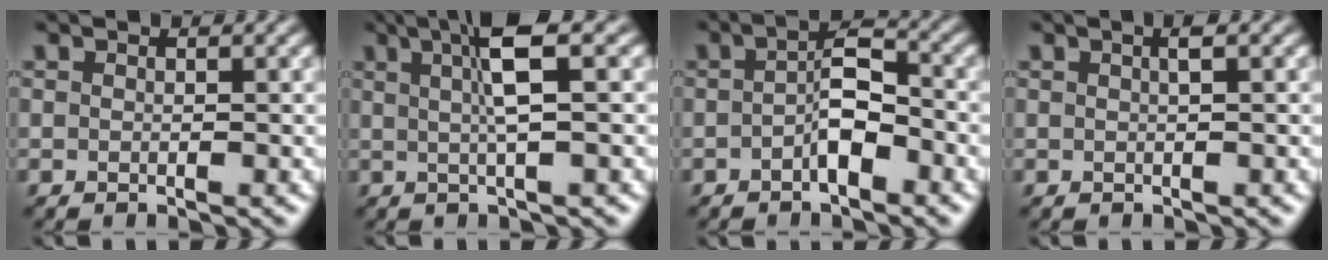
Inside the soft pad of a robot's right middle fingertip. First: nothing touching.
{"total": 4.8, "force": [1.4, 0.7, 4.5], "torque": [-0.083, 0.008, 0.024]}
{"total": 3.6, "force": [-1.3, 1.3, 3.1], "torque": [-0.052, 0.010, -0.029]}
{"total": 1.2, "force": [0.4, 0.2, 1.1], "torque": [-0.018, 0.007, 0.006]}